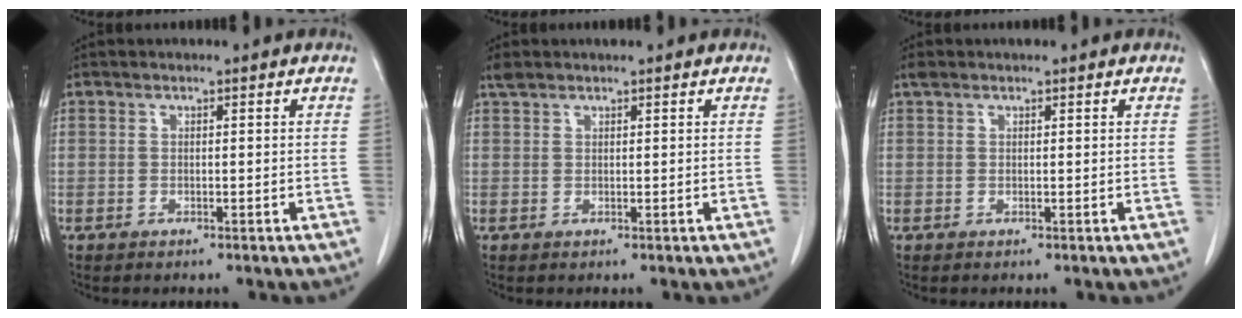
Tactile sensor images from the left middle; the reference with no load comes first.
{"total": 1.8, "force": [1.6, 0.3, 0.6], "torque": [-0.017, 0.014, 0.032]}
{"total": 1.2, "force": [1.1, 0.4, 0.5], "torque": [-0.017, 0.018, 0.021]}